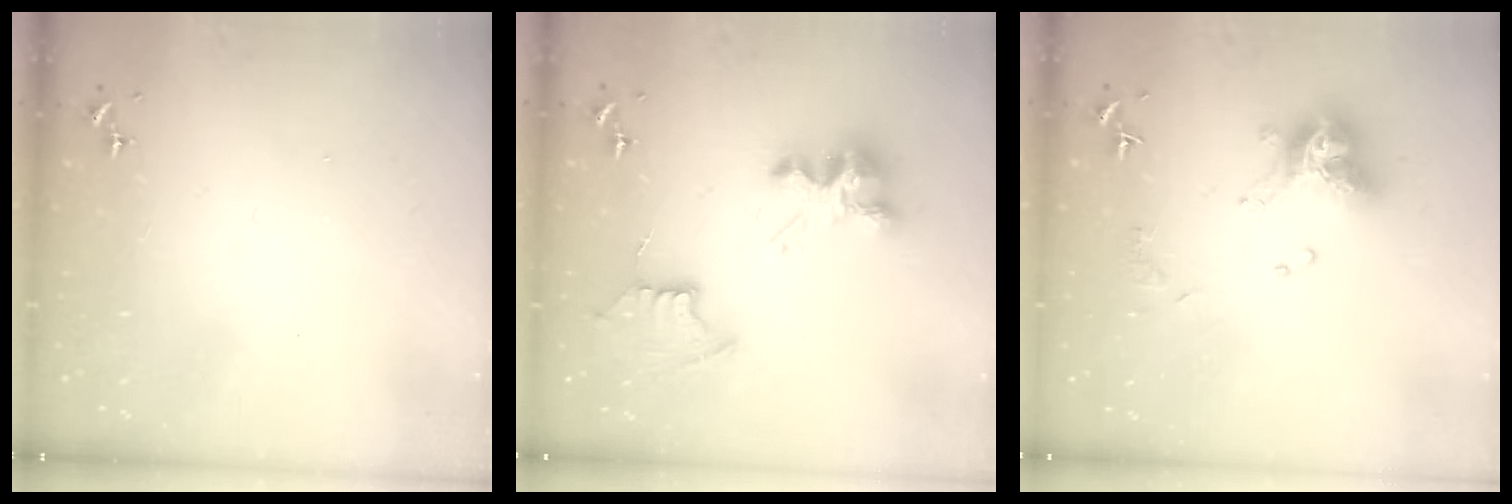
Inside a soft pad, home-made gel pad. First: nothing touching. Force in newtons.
{"total": 11.8, "press": 11.7, "slide": 0.8}
{"total": 12.9, "press": 12.8, "slide": 1.4}